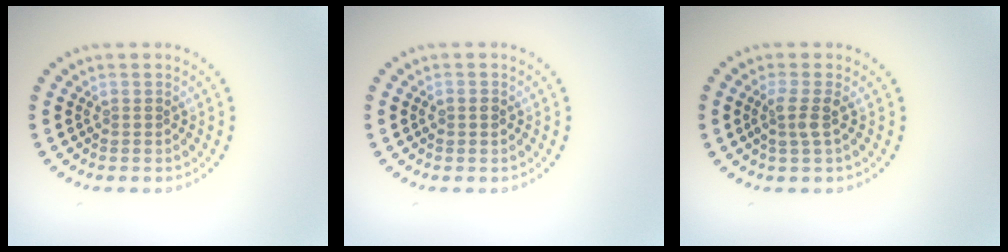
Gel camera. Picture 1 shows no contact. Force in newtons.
{"total": 1.3, "press": 1.3, "slide": 0.1}
{"total": 1.7, "press": 1.4, "slide": 1.0}